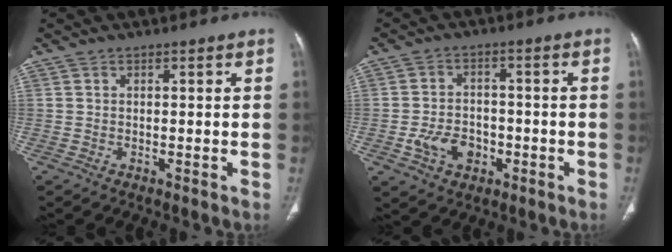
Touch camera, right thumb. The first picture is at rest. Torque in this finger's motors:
{"motor_torque": [0.84, 0.67, 0.06, -0.40, 0.03]}